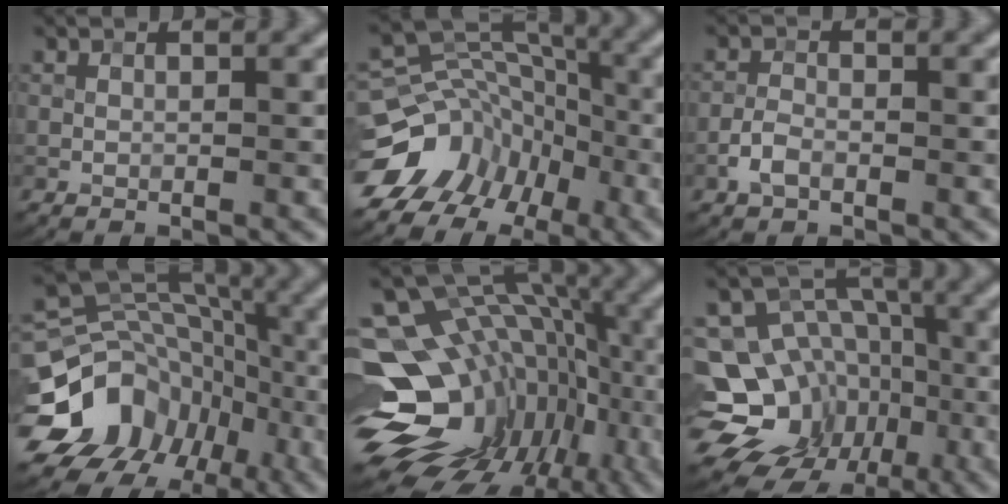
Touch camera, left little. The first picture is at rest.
{"total": 12.5, "force": [-7.1, 9.7, 3.4], "torque": [-0.070, -0.010, -0.126]}
{"total": 1.8, "force": [-1.2, 1.0, 1.0], "torque": [-0.018, 0.005, -0.029]}
{"total": 13.6, "force": [-6.4, 10.7, 5.5], "torque": [-0.114, 0.016, -0.111]}
{"total": 17.7, "force": [-4.6, 13.1, 10.9], "torque": [-0.184, 0.015, -0.045]}
{"total": 16.0, "force": [-5.7, 13.6, 6.3], "torque": [-0.131, -0.008, -0.107]}